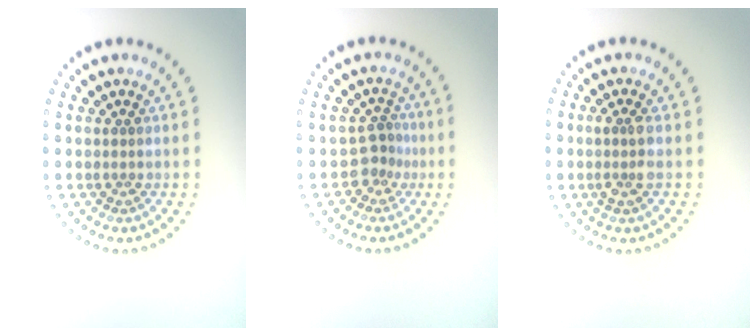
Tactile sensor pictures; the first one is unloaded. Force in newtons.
{"total": 1.9, "press": 1.4, "slide": 1.3}
{"total": 1.8, "press": 1.5, "slide": 1.1}